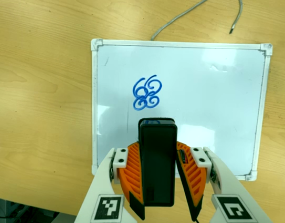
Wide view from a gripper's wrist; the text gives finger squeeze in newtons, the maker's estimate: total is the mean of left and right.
{"total": 6.0, "left": 5.0, "right": 7.0}